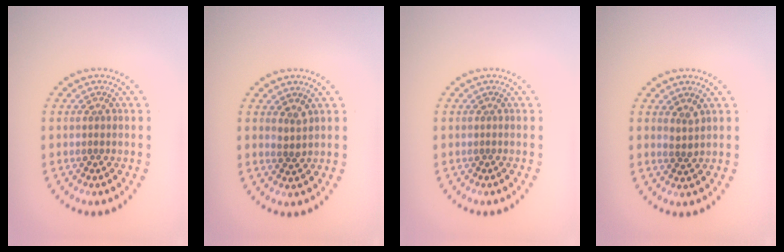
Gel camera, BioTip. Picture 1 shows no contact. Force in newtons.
{"total": 1.2, "press": 0.9, "slide": 0.8}
{"total": 0.0}
{"total": 1.2, "press": 0.9, "slide": 0.8}